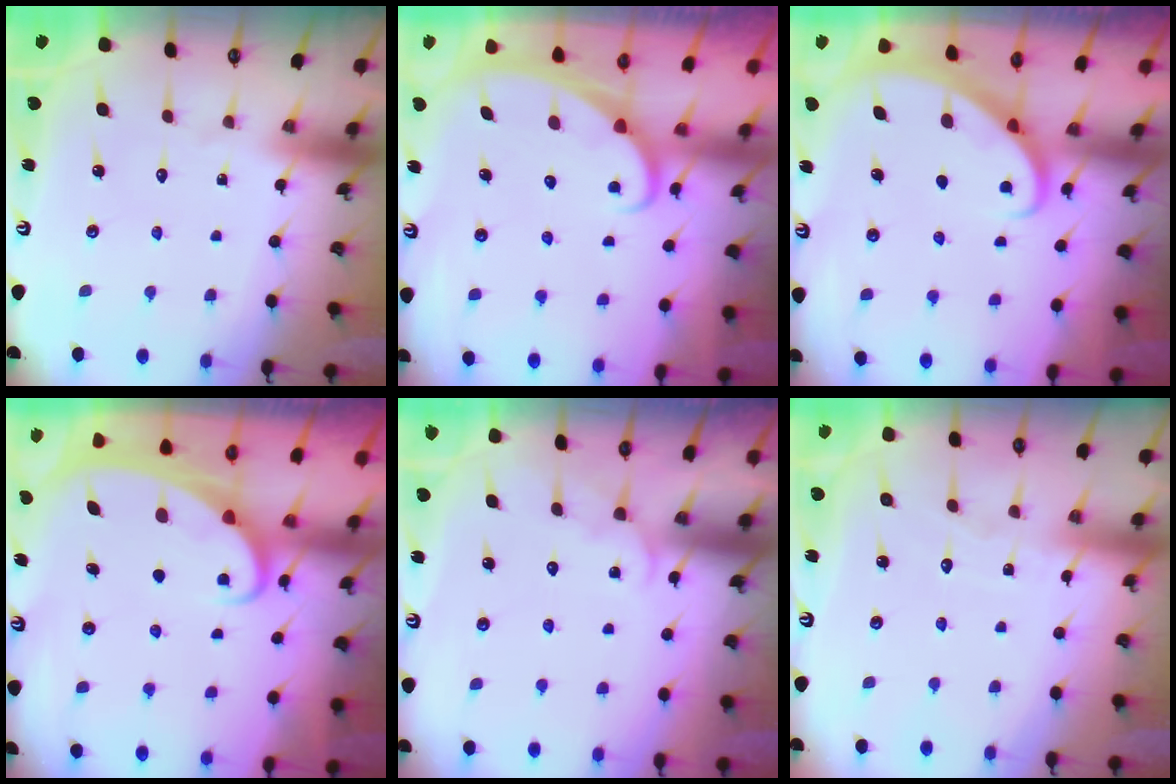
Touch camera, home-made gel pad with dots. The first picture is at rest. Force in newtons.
{"total": 2.5, "press": 2.5, "slide": 0.3}
{"total": 2.8, "press": 2.8, "slide": 0.2}
{"total": 3.6, "press": 3.6, "slide": 0.3}
{"total": 3.1, "press": 3.1, "slide": 0.4}
{"total": 3.9, "press": 3.9, "slide": 0.5}